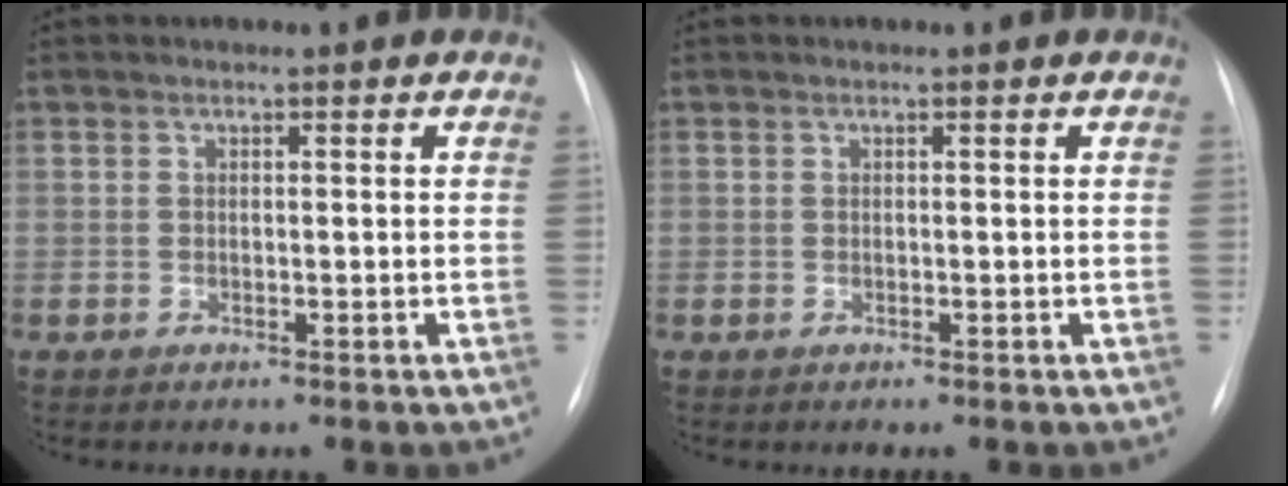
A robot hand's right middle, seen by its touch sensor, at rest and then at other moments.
{"total": 0.0}